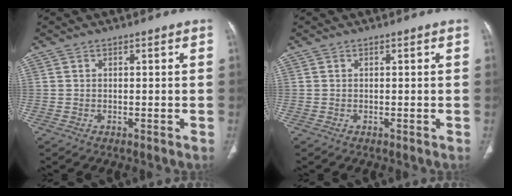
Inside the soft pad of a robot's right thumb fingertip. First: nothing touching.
{"total": 0.0}